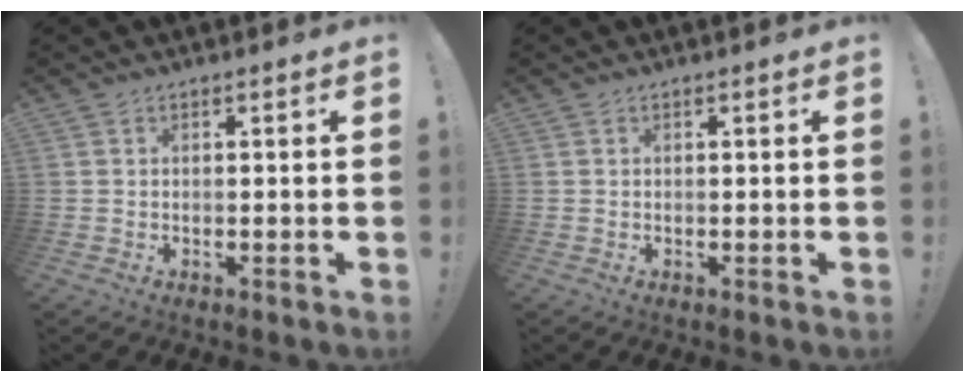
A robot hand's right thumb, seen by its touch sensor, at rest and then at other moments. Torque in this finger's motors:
{"motor_torque": [-0.01, 0.01, 0.00, 0.00, 0.04]}